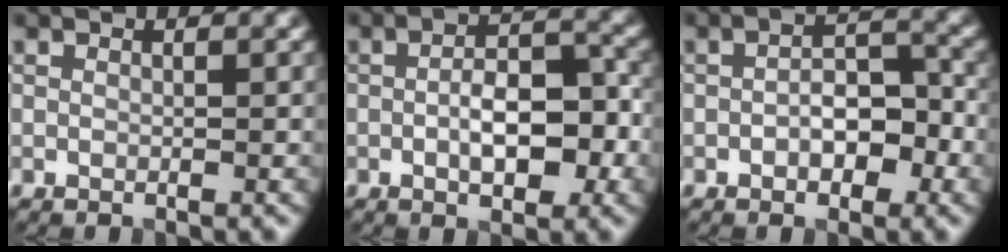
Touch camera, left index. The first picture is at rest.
{"total": 5.9, "force": [-1.2, 2.6, 5.2], "torque": [-0.083, 0.006, -0.022]}
{"total": 3.9, "force": [-1.2, 2.0, 3.2], "torque": [-0.048, 0.009, -0.020]}